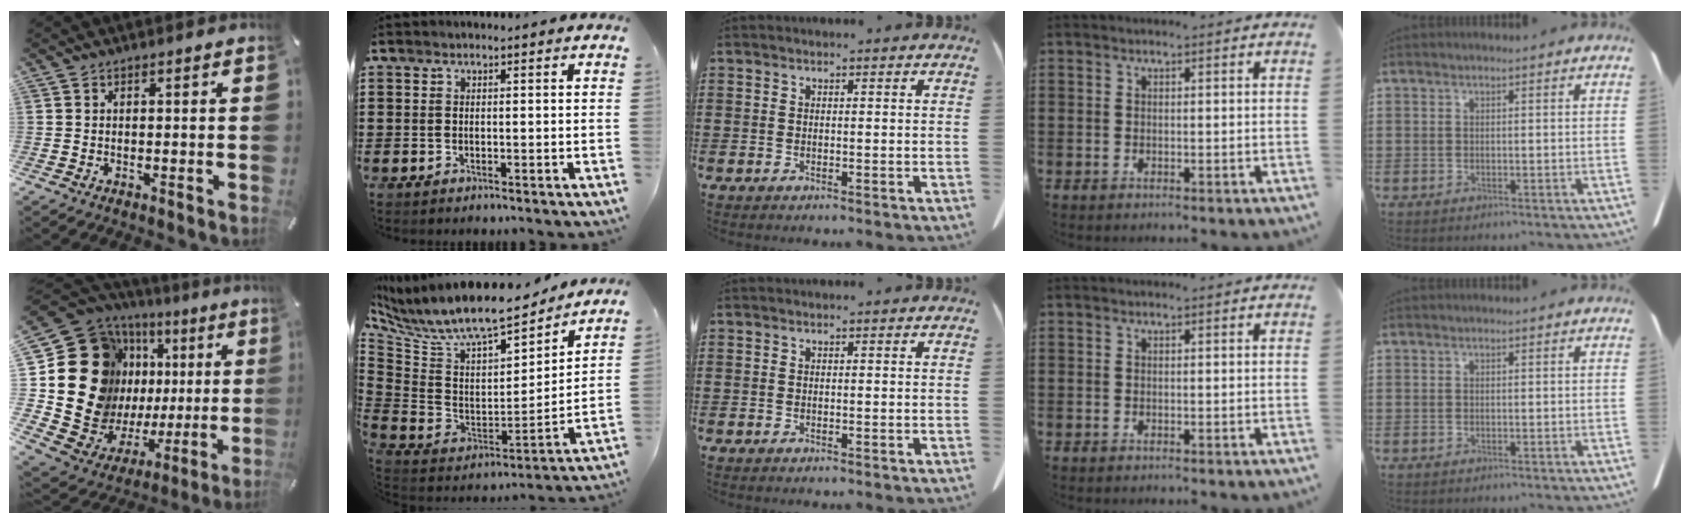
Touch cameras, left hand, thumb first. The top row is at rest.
{"thumb": {"total": 24.1, "force": [5.3, 19.0, 13.8], "torque": [-0.232, -0.056, 0.125]}, "index": {"total": 10.1, "force": [8.9, 2.0, 4.4], "torque": [-0.124, -0.065, 0.155]}}